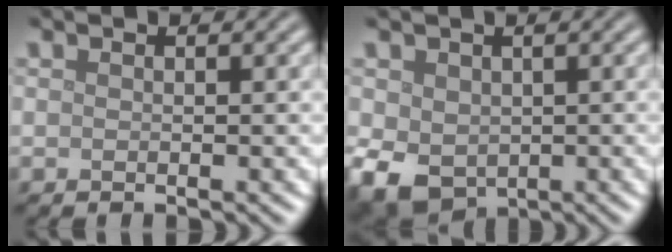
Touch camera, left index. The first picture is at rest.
{"total": 5.9, "force": [-1.2, 4.5, 3.5], "torque": [-0.080, -0.018, -0.017]}